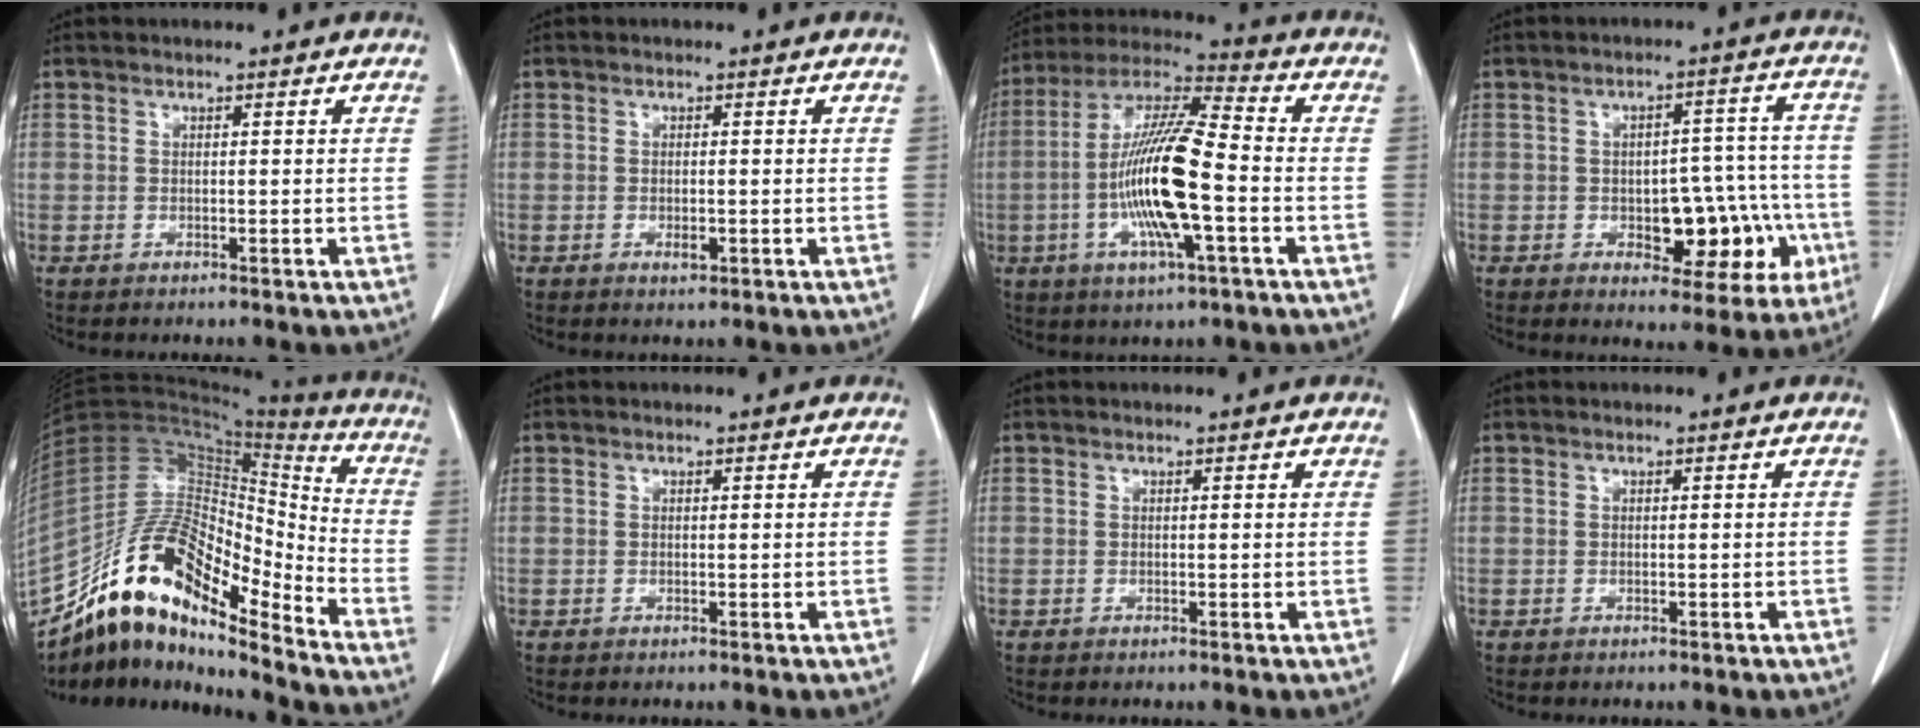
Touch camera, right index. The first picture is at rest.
{"total": 1.6, "force": [-0.5, 0.6, 1.4], "torque": [-0.025, -0.002, -0.004]}
{"total": 16.1, "force": [-3.1, 1.9, 15.7], "torque": [-0.312, -0.002, -0.060]}
{"total": 11.1, "force": [-3.1, 5.7, 9.0], "torque": [-0.091, 0.028, -0.027]}
{"total": 18.2, "force": [-14.0, 4.6, 10.7], "torque": [-0.193, 0.052, -0.250]}
{"total": 0.0}
{"total": 0.0}
{"total": 0.0}